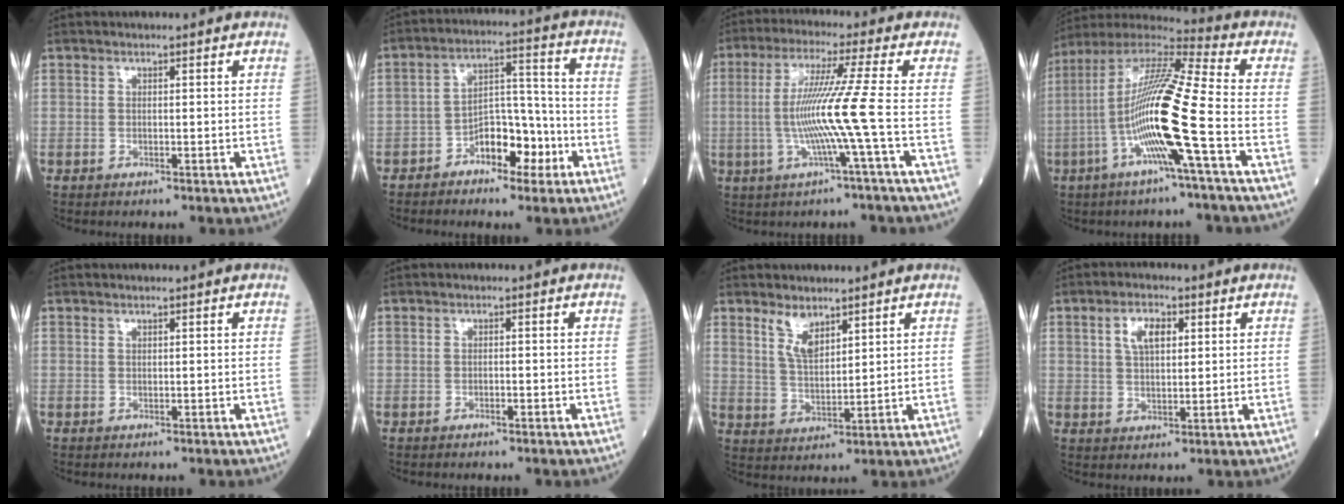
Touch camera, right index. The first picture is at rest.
{"total": 8.4, "force": [-4.2, 4.1, 6.0], "torque": [-0.096, 0.028, -0.070]}
{"total": 9.4, "force": [-1.6, -2.5, 8.9], "torque": [-0.180, 0.000, -0.029]}
{"total": 17.2, "force": [-4.3, -0.4, 16.6], "torque": [-0.325, 0.002, -0.095]}
{"total": 0.0}
{"total": 0.6, "force": [-0.3, 0.2, 0.5], "torque": [-0.010, 0.001, -0.005]}
{"total": 4.9, "force": [3.3, 1.7, 3.1], "torque": [-0.065, -0.005, 0.071]}
{"total": 5.0, "force": [1.9, 2.3, 4.0], "torque": [-0.077, 0.008, 0.036]}